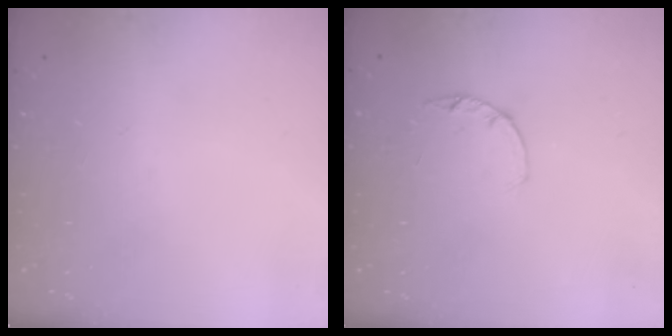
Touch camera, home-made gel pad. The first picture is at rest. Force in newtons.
{"total": 2.2, "press": 2.2, "slide": 0.4}